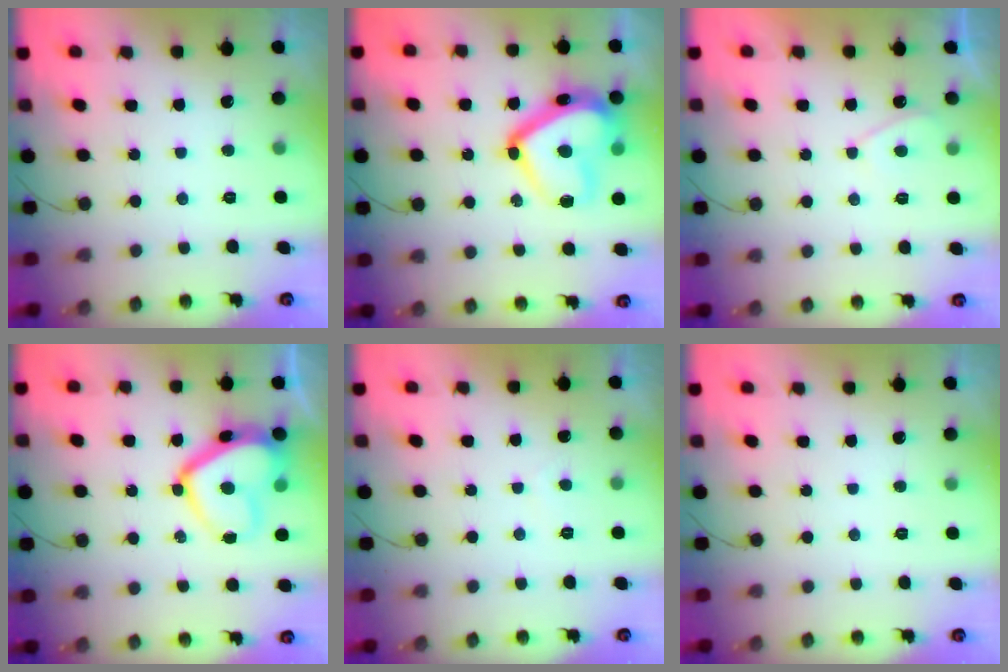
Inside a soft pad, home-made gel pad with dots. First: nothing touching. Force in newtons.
{"total": 20.7, "press": 20.6, "slide": 1.7}
{"total": 2.3, "press": 2.2, "slide": 0.5}
{"total": 14.6, "press": 14.6, "slide": 1.3}
{"total": 0.0}
{"total": 0.0}